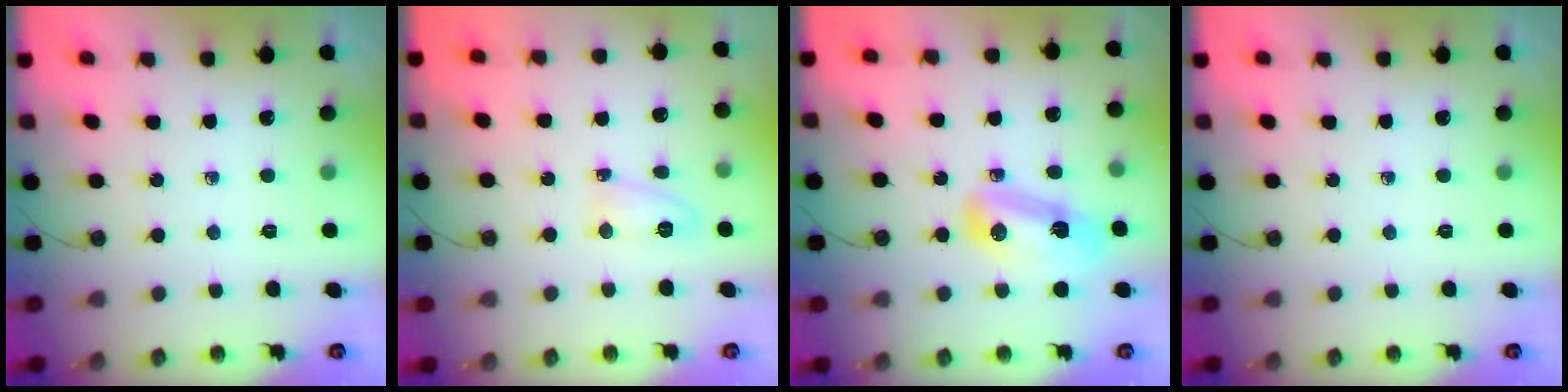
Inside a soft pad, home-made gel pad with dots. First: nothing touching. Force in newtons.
{"total": 4.4, "press": 4.3, "slide": 0.9}
{"total": 9.7, "press": 9.0, "slide": 3.7}
{"total": 0.0}